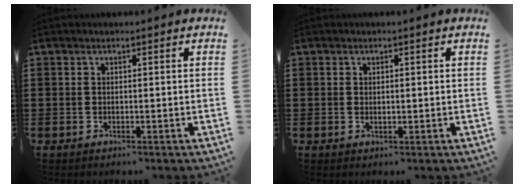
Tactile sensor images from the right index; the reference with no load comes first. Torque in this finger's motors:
{"motor_torque": [-0.05, 2.07, -0.03, -0.01]}